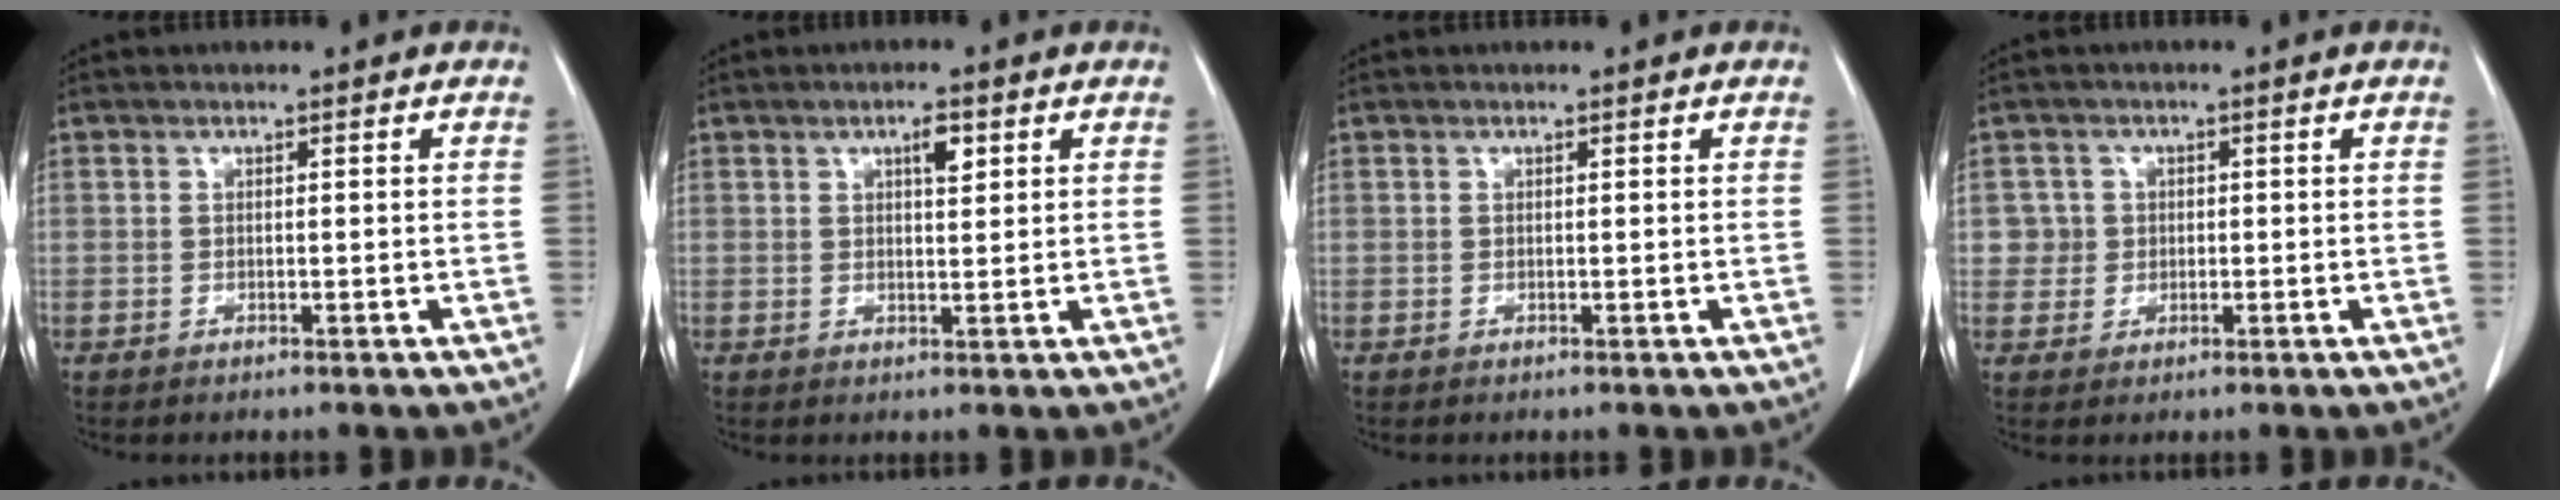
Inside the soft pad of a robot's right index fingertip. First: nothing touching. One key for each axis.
{"total": 2.8, "fx": 1.3, "fy": 0.7, "fz": 2.3, "tx": -0.041, "ty": -0.001, "tz": 0.021}
{"total": 0.0}
{"total": 2.9, "fx": 0.4, "fy": 2.8, "fz": -0.3, "tx": 0.020, "ty": 0.008, "tz": 0.006}